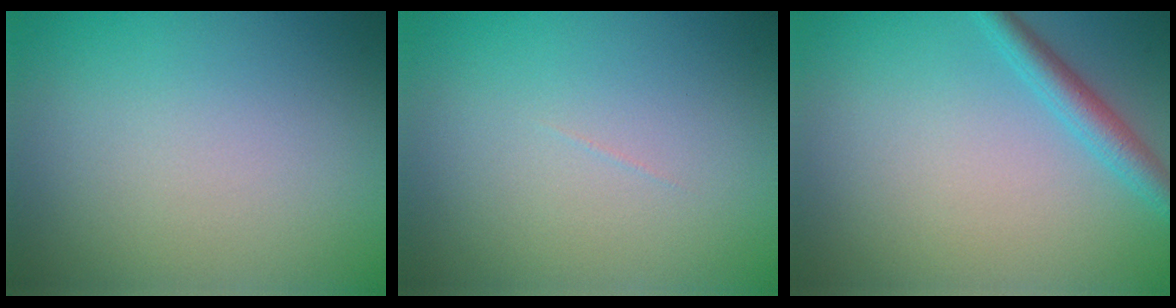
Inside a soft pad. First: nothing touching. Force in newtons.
{"total": 0.0}
{"total": 2.6, "press": 2.6, "slide": 0.1}